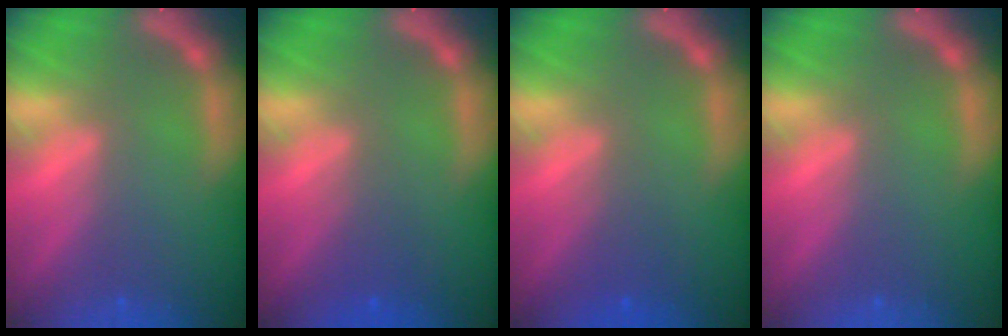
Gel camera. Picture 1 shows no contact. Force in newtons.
{"total": 2.0}
{"total": 2.0}
{"total": 0.0}